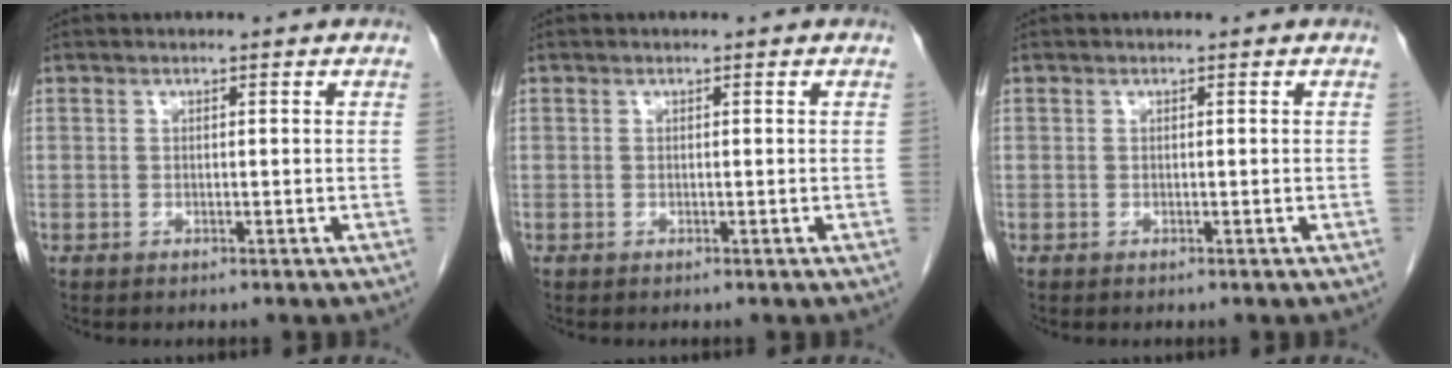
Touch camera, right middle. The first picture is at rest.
{"total": 0.0}
{"total": 0.0}